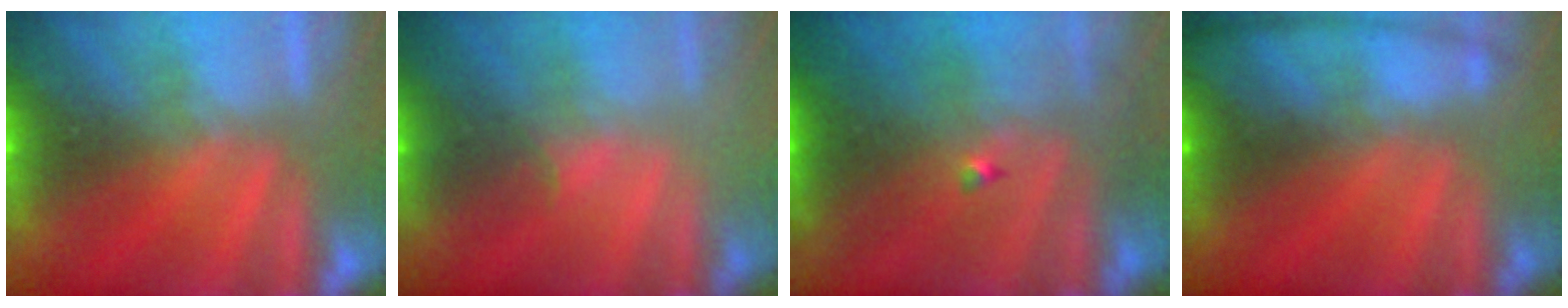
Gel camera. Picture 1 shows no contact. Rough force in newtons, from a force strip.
{"total": 2.0}
{"total": 4.4}
{"total": 11.6}